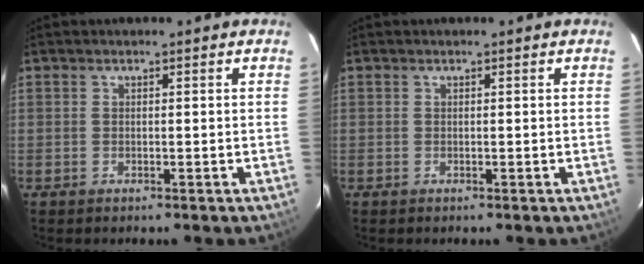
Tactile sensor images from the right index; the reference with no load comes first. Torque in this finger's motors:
{"motor_torque": [0.00, 0.00, 0.01, 0.00]}